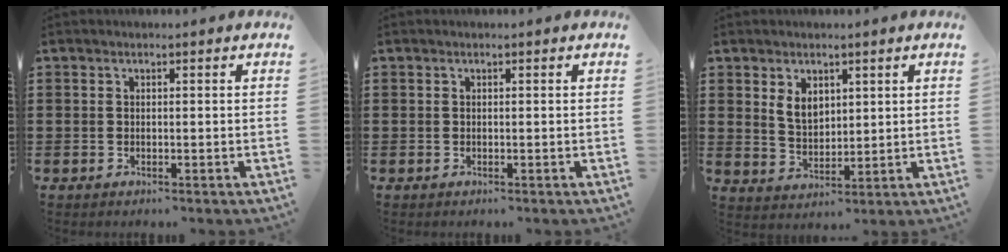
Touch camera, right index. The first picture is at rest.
{"total": 0.0}
{"total": 4.3, "force": [2.0, 2.8, 2.6], "torque": [-0.051, 0.007, 0.035]}